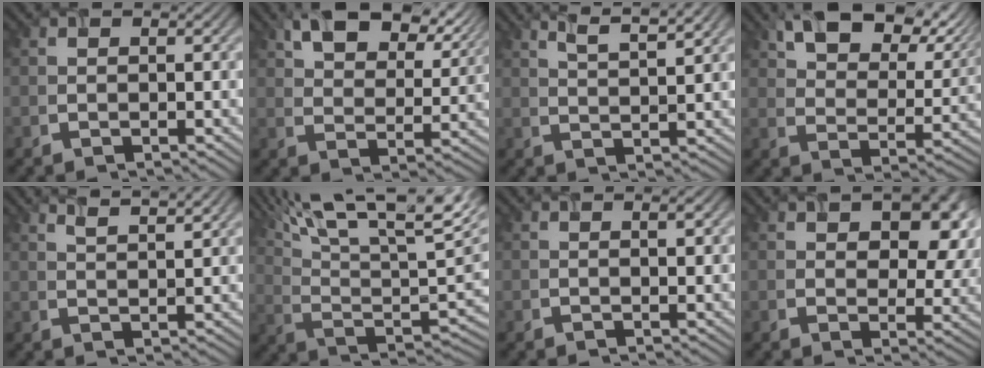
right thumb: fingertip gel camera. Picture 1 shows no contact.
{"total": 10.6, "force": [6.7, 5.2, 6.3], "torque": [-0.128, 0.008, 0.122]}
{"total": 5.2, "force": [4.1, 0.6, 3.2], "torque": [-0.054, 0.007, 0.068]}
{"total": 12.0, "force": [7.5, 5.9, 7.3], "torque": [-0.135, 0.008, 0.125]}
{"total": 4.4, "force": [3.6, 0.5, 2.5], "torque": [-0.034, 0.010, 0.056]}
{"total": 18.7, "force": [12.2, 5.1, 13.3], "torque": [-0.235, 0.017, 0.190]}
{"total": 1.1, "force": [0.3, 0.3, 1.0], "torque": [-0.015, 0.001, 0.006]}
{"total": 10.5, "force": [4.1, 6.2, 7.3], "torque": [-0.119, -0.007, 0.081]}